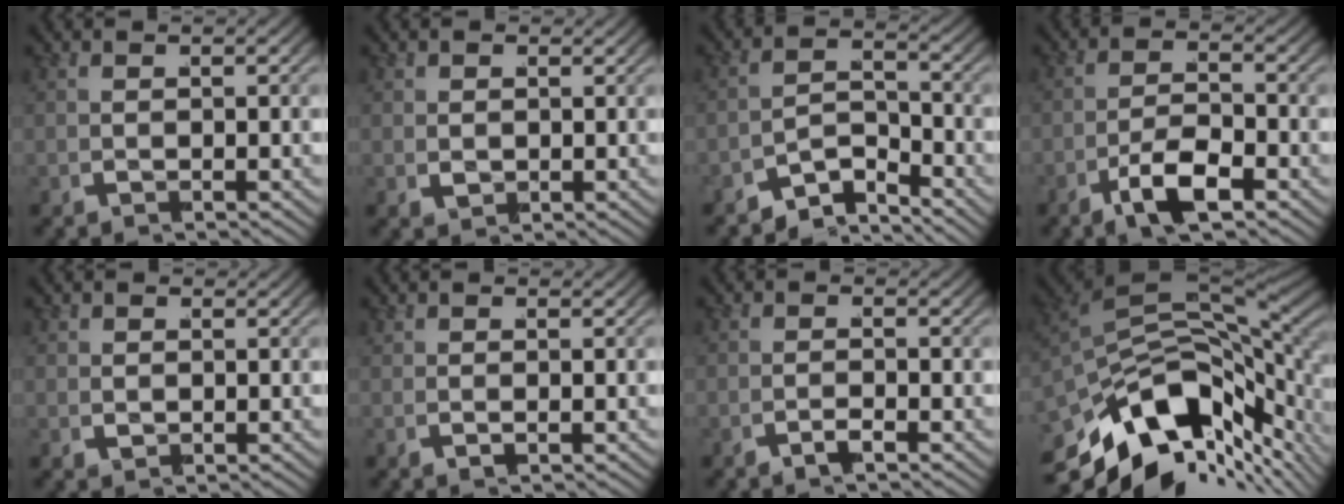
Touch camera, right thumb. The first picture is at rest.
{"total": 1.4, "force": [0.4, 1.2, 0.6], "torque": [-0.012, -0.012, 0.011]}
{"total": 5.0, "force": [-4.3, 2.2, 1.4], "torque": [-0.021, -0.018, -0.081]}
{"total": 3.9, "force": [-2.7, 1.5, 2.4], "torque": [-0.042, -0.010, -0.053]}
{"total": 0.9, "force": [0.5, 0.7, 0.2], "torque": [-0.005, -0.008, 0.012]}
{"total": 0.0}
{"total": 1.3, "force": [-1.3, -0.1, -0.2], "torque": [0.004, -0.005, -0.030]}
{"total": 15.5, "force": [-4.9, 9.2, 11.5], "torque": [-0.194, -0.036, -0.066]}